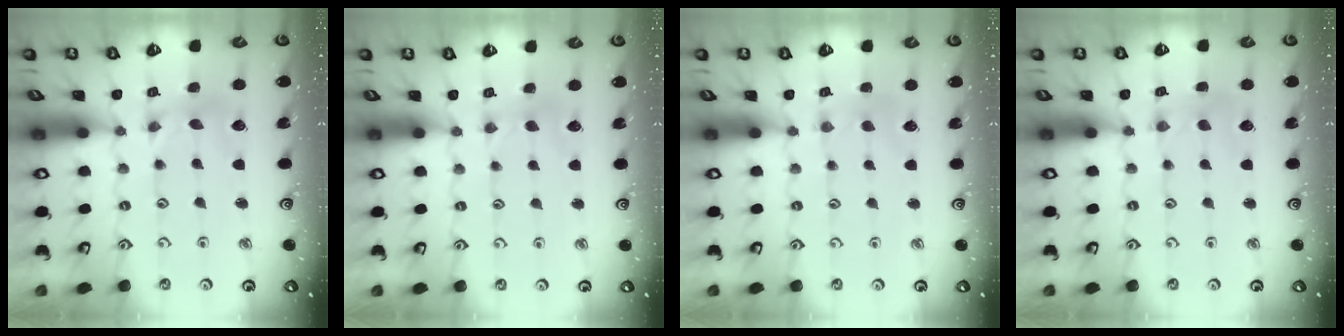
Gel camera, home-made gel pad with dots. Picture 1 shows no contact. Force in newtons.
{"total": 1.9, "press": 1.8, "slide": 0.4}
{"total": 1.8, "press": 1.7, "slide": 0.4}
{"total": 1.1, "press": 1.1, "slide": 0.2}